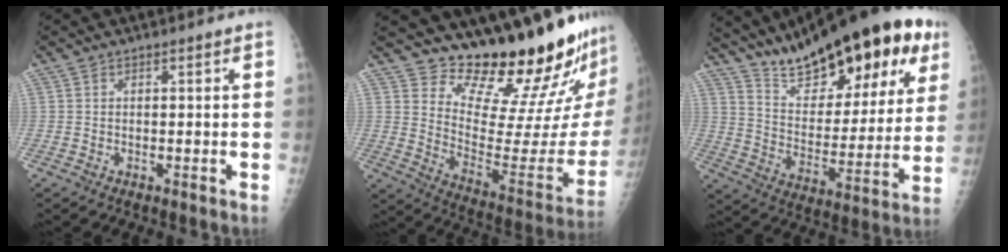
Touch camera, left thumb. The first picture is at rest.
{"total": 21.8, "force": [19.7, 3.2, 8.9], "torque": [-0.093, -0.201, 0.276]}
{"total": 27.0, "force": [17.8, 10.0, 17.7], "torque": [-0.227, -0.058, 0.277]}